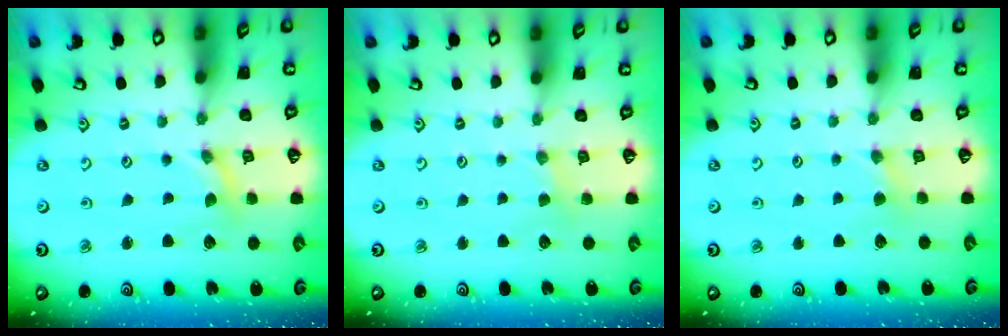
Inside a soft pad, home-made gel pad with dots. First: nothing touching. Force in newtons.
{"total": 1.9, "press": 1.8, "slide": 0.4}
{"total": 1.9, "press": 1.9, "slide": 0.4}